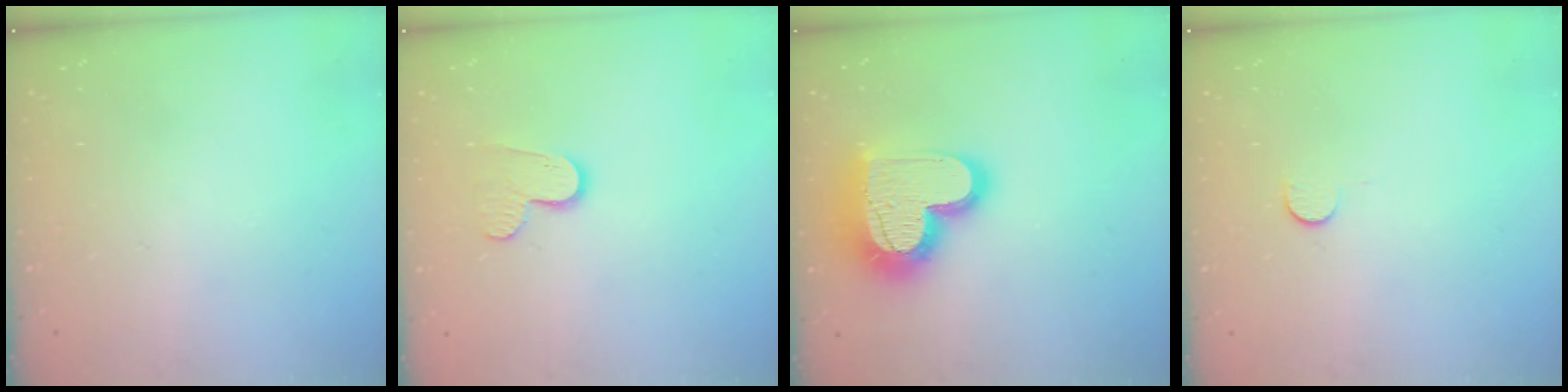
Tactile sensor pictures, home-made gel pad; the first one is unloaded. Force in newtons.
{"total": 7.8, "press": 7.7, "slide": 0.6}
{"total": 21.1, "press": 21.0, "slide": 1.9}
{"total": 6.1, "press": 6.1, "slide": 0.6}